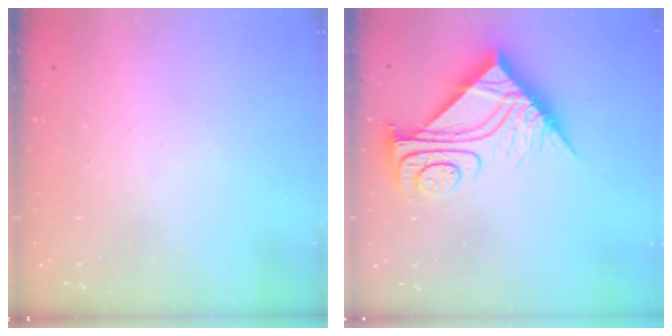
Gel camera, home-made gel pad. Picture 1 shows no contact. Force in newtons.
{"total": 10.4, "press": 10.4, "slide": 1.1}